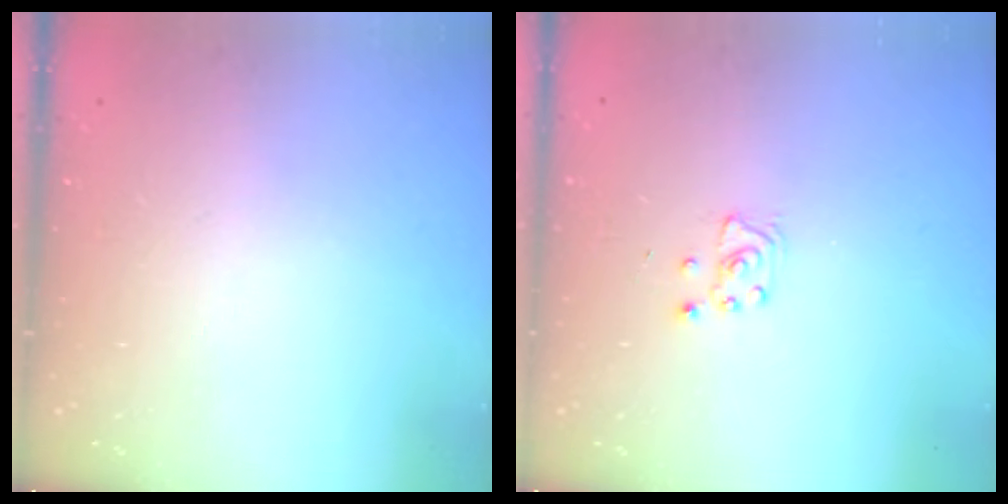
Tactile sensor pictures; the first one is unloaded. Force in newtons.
{"total": 4.1, "press": 4.1, "slide": 0.4}